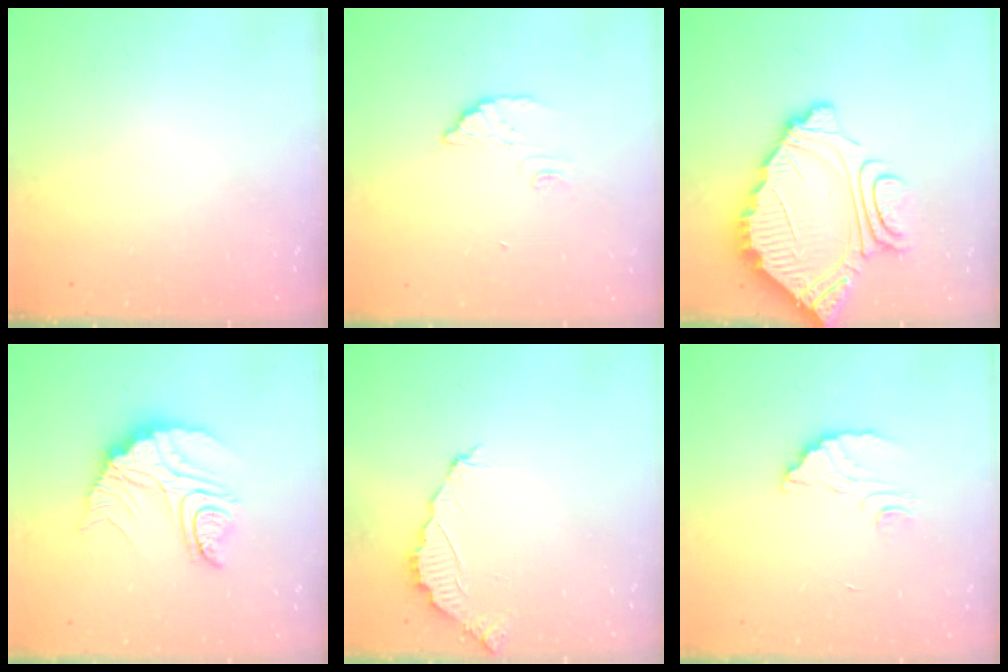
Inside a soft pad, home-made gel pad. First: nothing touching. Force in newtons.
{"total": 3.6, "press": 3.6, "slide": 0.2}
{"total": 10.6, "press": 10.5, "slide": 0.9}
{"total": 14.7, "press": 14.6, "slide": 1.4}
{"total": 2.4, "press": 2.4, "slide": 0.2}
{"total": 2.9, "press": 2.9, "slide": 0.0}